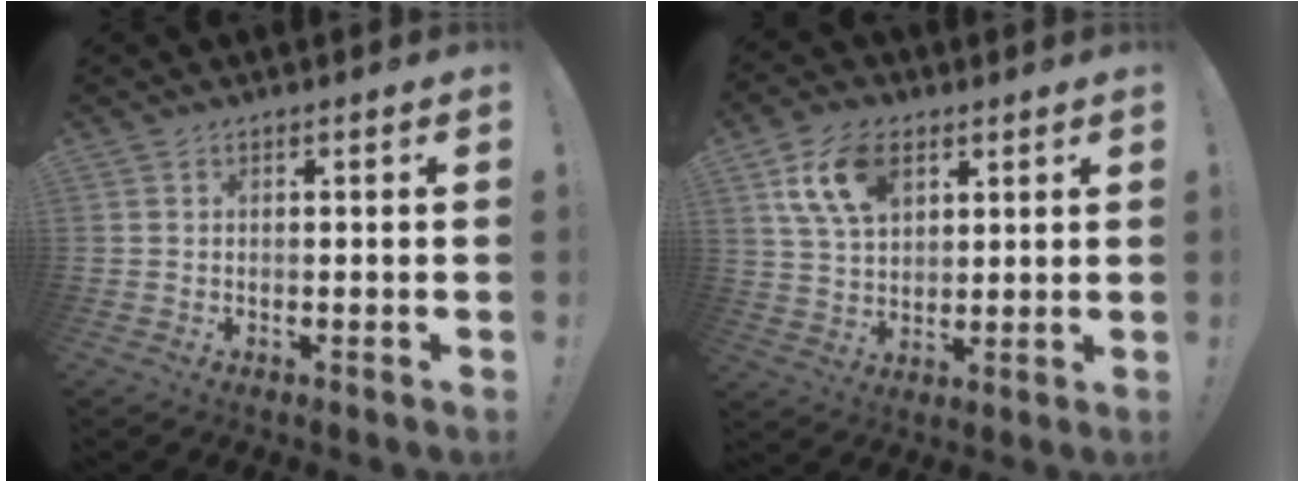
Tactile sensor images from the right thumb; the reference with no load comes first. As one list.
[{"total": 13.9, "force": [6.5, 8.7, 8.6], "torque": [-0.152, -0.010, 0.125]}]